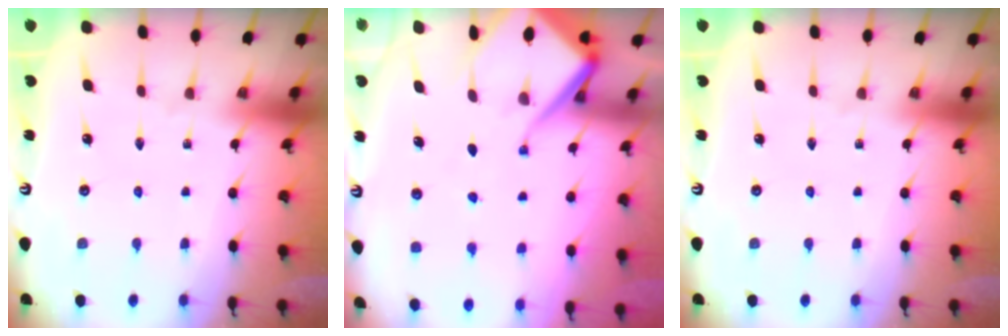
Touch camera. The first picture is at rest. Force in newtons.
{"total": 11.1, "press": 11.1, "slide": 1.1}
{"total": 0.0}